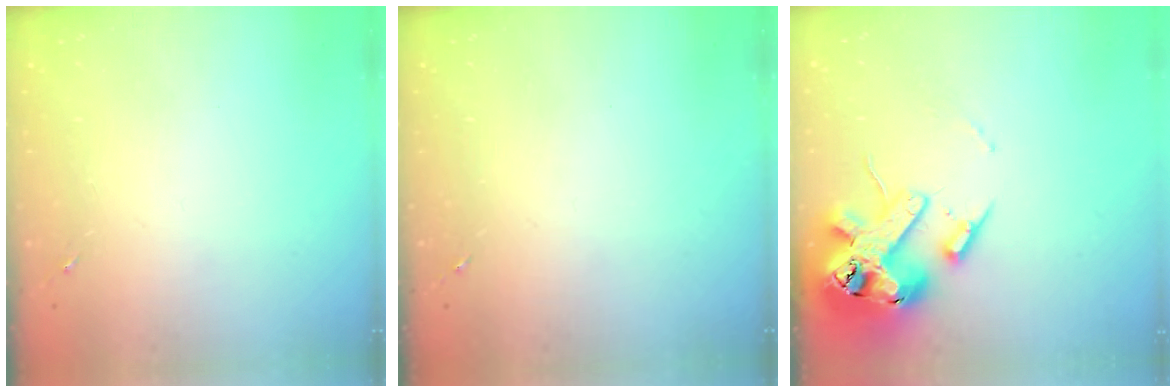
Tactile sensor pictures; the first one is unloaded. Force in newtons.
{"total": 0.0}
{"total": 18.6, "press": 18.4, "slide": 2.8}